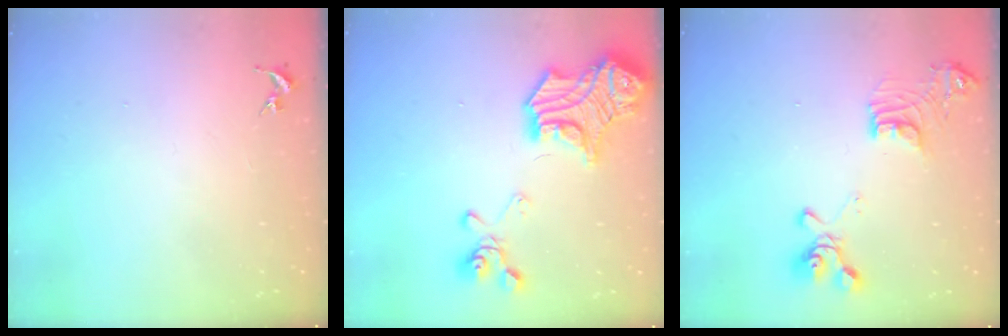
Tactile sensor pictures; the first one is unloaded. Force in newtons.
{"total": 25.4, "press": 25.3, "slide": 2.3}
{"total": 16.7, "press": 16.6, "slide": 1.7}